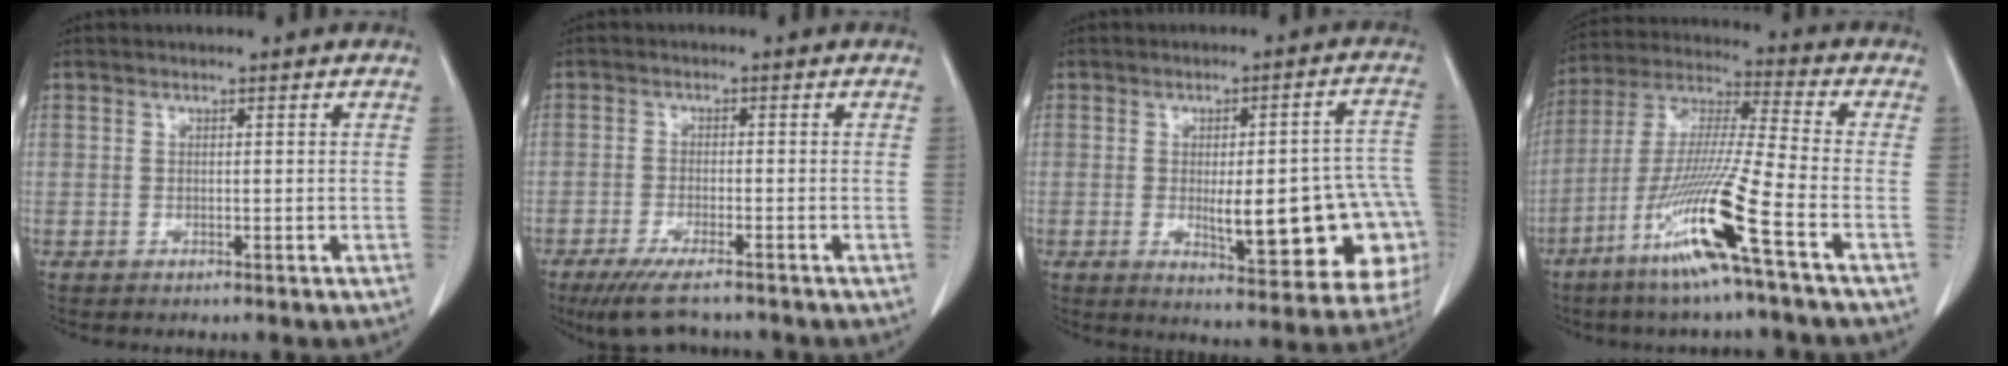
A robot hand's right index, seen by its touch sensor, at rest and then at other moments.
{"total": 7.3, "force": [-5.9, 1.1, 4.1], "torque": [-0.072, -0.018, -0.098]}
{"total": 18.9, "force": [-3.5, 4.6, 18.0], "torque": [-0.144, 0.021, -0.023]}
{"total": 15.3, "force": [-7.6, -1.4, 13.2], "torque": [-0.270, -0.027, -0.149]}